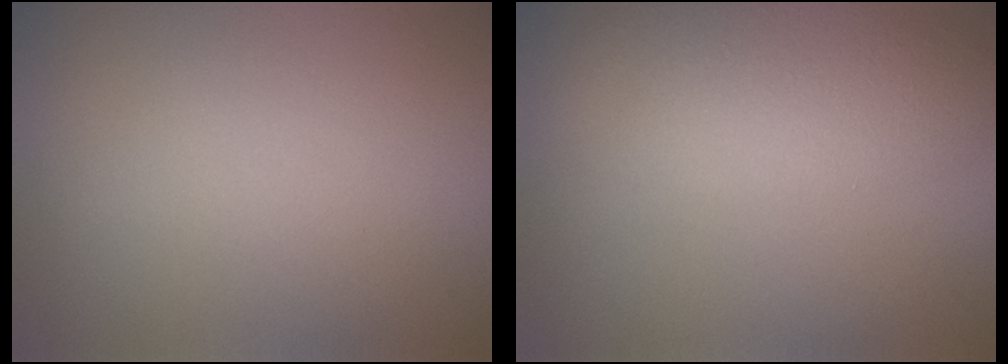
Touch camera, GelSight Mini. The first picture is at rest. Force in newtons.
{"total": 6.1, "press": 6.1, "slide": 0.4}